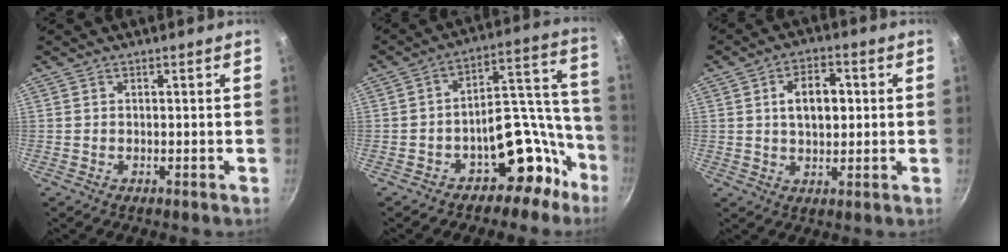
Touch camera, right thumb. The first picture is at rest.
{"total": 14.8, "force": [-7.9, 7.8, 9.8], "torque": [-0.080, 0.115, -0.116]}
{"total": 8.1, "force": [1.4, 4.8, 6.3], "torque": [-0.081, 0.005, 0.021]}